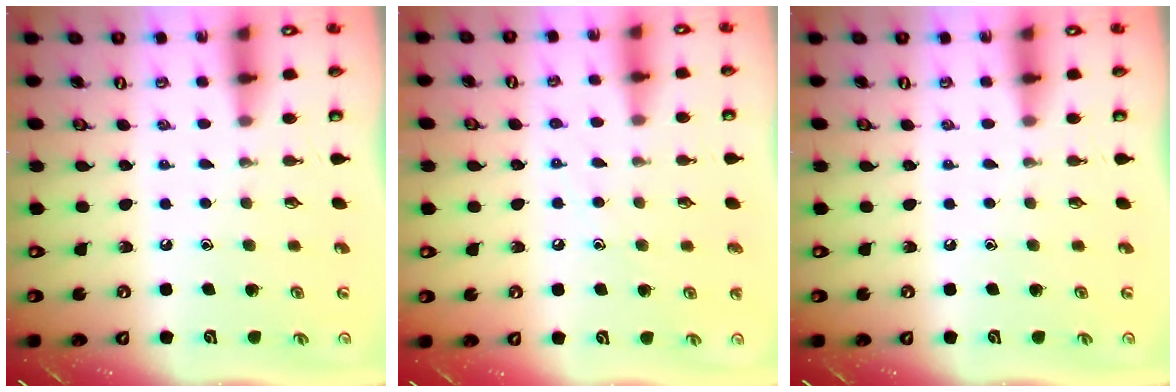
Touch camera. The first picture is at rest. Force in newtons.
{"total": 6.9, "press": 6.9, "slide": 0.7}
{"total": 0.0}